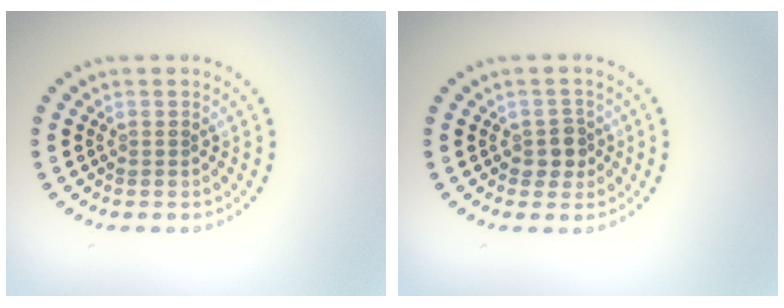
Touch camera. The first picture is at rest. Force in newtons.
{"total": 1.7, "press": 1.6, "slide": 0.8}